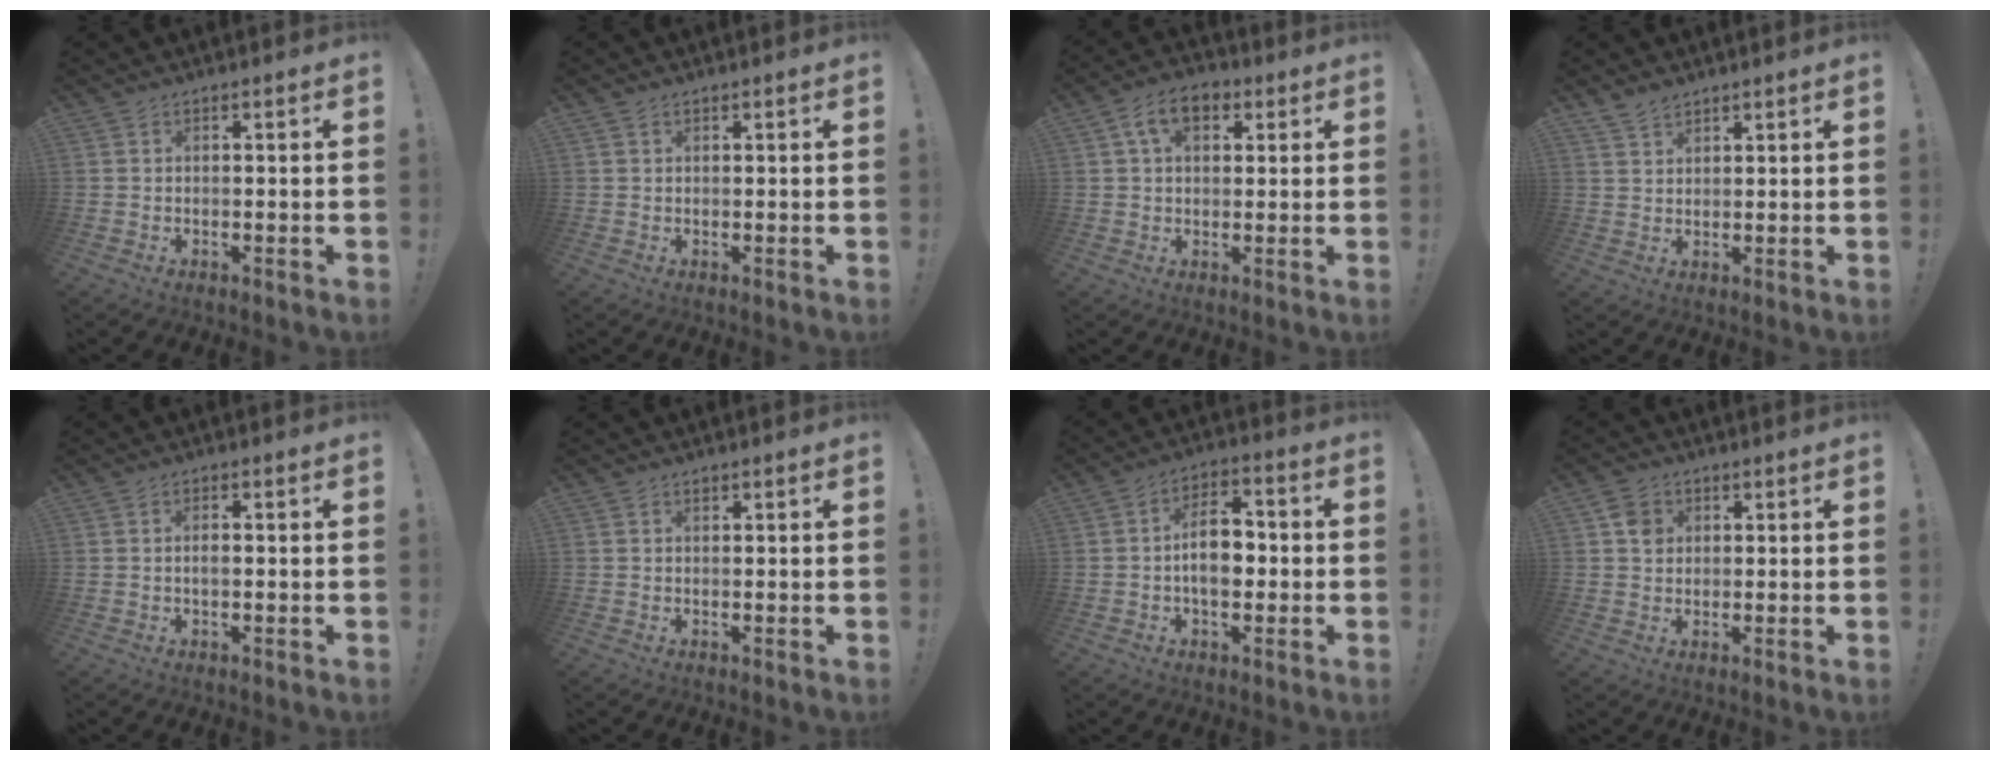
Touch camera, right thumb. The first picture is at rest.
{"total": 0.8, "force": [0.6, 0.4, 0.2], "torque": [-0.002, 0.000, 0.012]}
{"total": 9.6, "force": [3.5, 6.1, 6.5], "torque": [-0.107, 0.013, 0.066]}
{"total": 4.5, "force": [3.6, 2.5, 0.5], "torque": [-0.009, -0.022, 0.069]}
{"total": 1.6, "force": [-0.5, 0.6, 1.4], "torque": [-0.026, 0.003, -0.010]}
{"total": 0.8, "force": [0.5, 0.5, 0.2], "torque": [0.001, -0.001, 0.009]}
{"total": 11.1, "force": [-1.1, 6.9, 8.5], "torque": [-0.138, 0.017, -0.020]}
{"total": 5.1, "force": [1.3, 4.4, 2.3], "torque": [-0.024, 0.005, 0.026]}